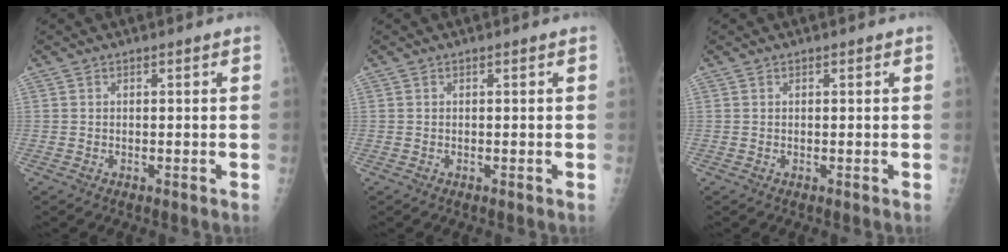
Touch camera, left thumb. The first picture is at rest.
{"total": 0.0}
{"total": 0.0}